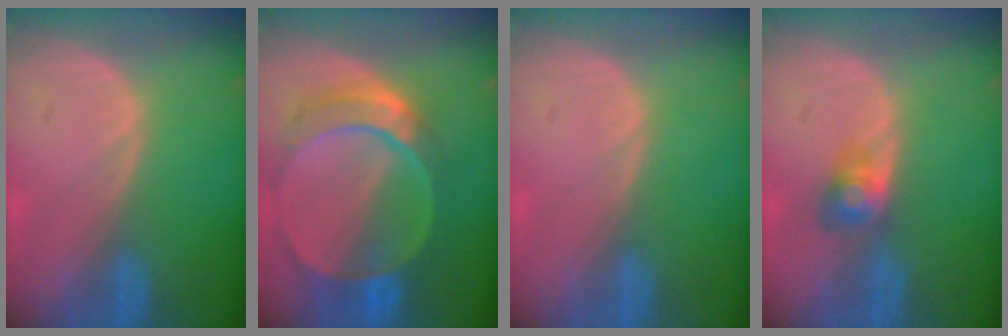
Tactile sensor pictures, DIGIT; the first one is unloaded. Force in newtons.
{"total": 9.3, "press": 8.1, "slide": 4.6}
{"total": 0.0}
{"total": 2.9, "press": 2.9, "slide": 0.0}